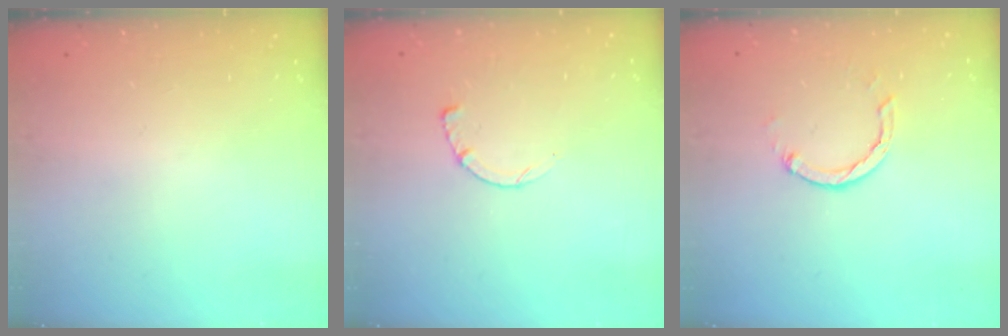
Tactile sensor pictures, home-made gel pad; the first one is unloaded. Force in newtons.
{"total": 3.0, "press": 3.0, "slide": 0.3}
{"total": 3.4, "press": 3.4, "slide": 0.4}